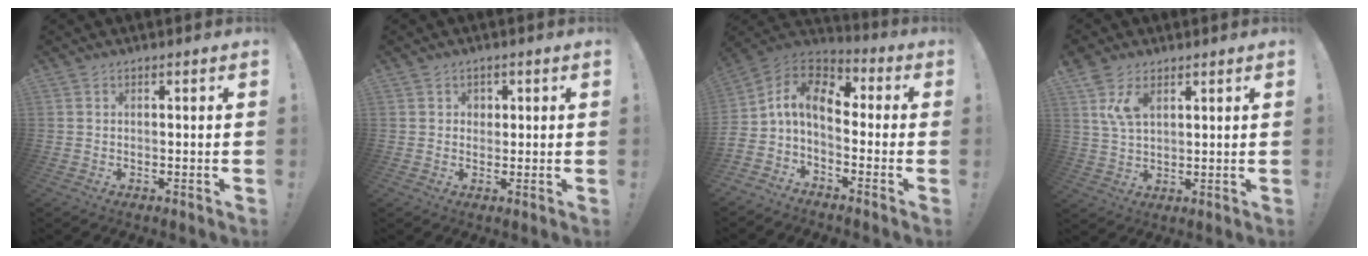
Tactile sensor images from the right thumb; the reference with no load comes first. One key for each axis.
{"total": 2.3, "fx": 0.7, "fy": 2.1, "fz": 0.5, "tx": -0.005, "ty": -0.002, "tz": 0.010}
{"total": 11.1, "fx": 0.7, "fy": 6.3, "fz": 9.1, "tx": -0.174, "ty": 0.012, "tz": 0.016}
{"total": 8.6, "fx": 4.2, "fy": 4.9, "fz": 5.7, "tx": -0.107, "ty": -0.007, "tz": 0.081}